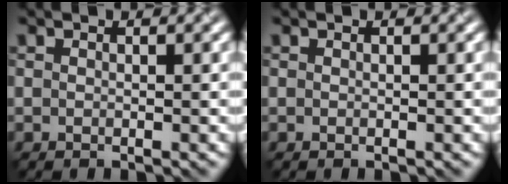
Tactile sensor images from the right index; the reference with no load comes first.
{"total": 0.0}